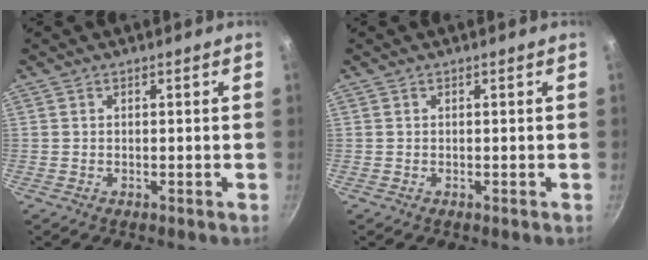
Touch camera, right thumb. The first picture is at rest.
{"total": 0.0}